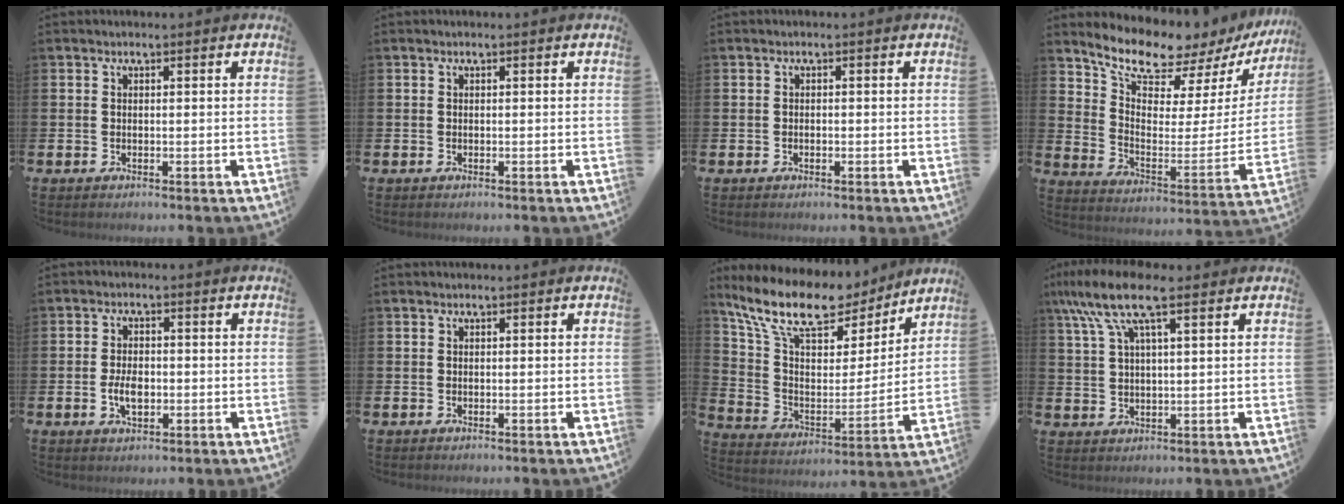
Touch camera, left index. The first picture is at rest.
{"total": 0.0}
{"total": 0.6, "force": [-0.4, 0.4, 0.2], "torque": [-0.010, 0.004, -0.007]}
{"total": 9.3, "force": [8.7, 2.9, 1.8], "torque": [-0.072, -0.077, 0.148]}
{"total": 3.5, "force": [-0.5, 2.1, 2.8], "torque": [-0.042, -0.001, -0.012]}
{"total": 0.0}
{"total": 12.9, "force": [10.7, 4.9, 5.4], "torque": [-0.143, -0.063, 0.186]}
{"total": 9.4, "force": [6.2, 2.5, 6.6], "torque": [-0.141, -0.010, 0.110]}